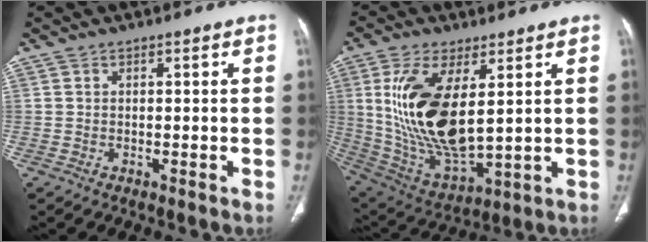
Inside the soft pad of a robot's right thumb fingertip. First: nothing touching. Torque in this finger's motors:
{"motor_torque": [0.61, 4.40, 2.00, 0.77, 0.39]}